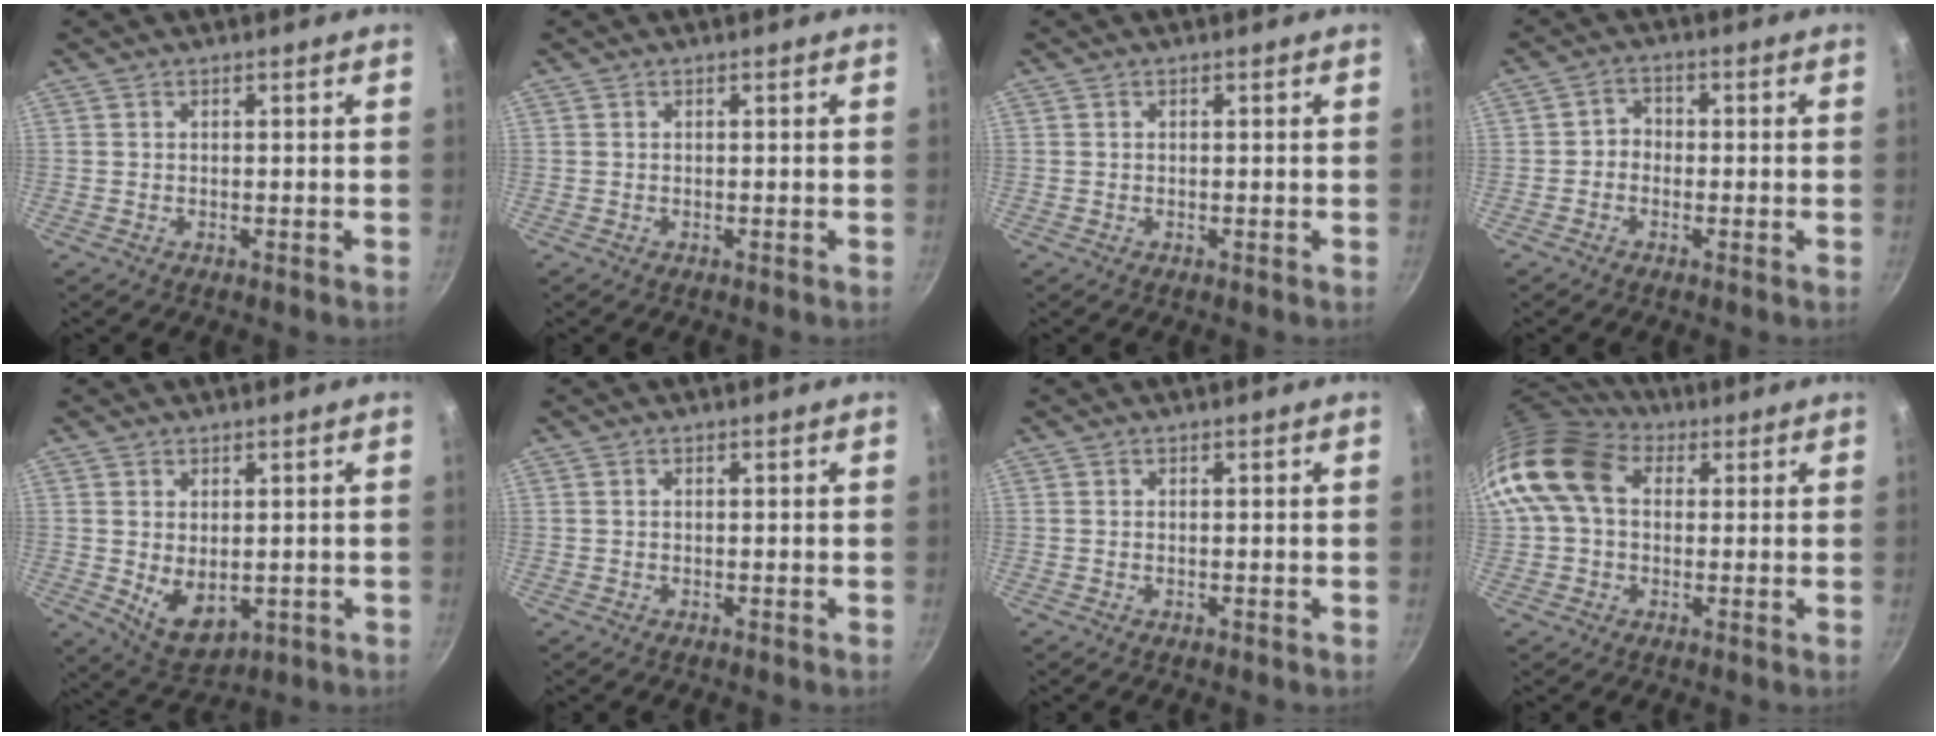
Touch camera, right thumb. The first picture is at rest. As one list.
[{"total": 0.0}, {"total": 0.0}, {"total": 2.8, "force": [-0.8, 2.4, 1.2], "torque": [-0.002, 0.014, -0.022]}, {"total": 7.4, "force": [-0.2, 4.7, 5.7], "torque": [-0.079, -0.020, 0.018]}, {"total": 0.0}, {"total": 0.0}, {"total": 12.5, "force": [2.5, 9.3, 8.0], "torque": [-0.133, 0.020, 0.026]}]